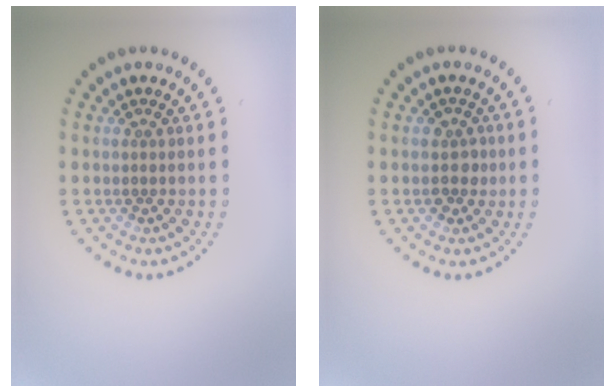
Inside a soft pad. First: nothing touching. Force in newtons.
{"total": 1.6, "press": 1.6, "slide": 0.5}